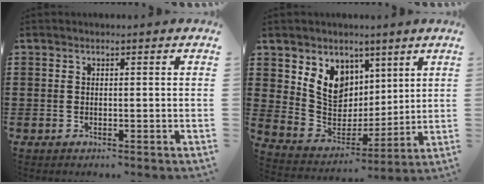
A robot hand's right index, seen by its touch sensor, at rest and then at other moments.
{"total": 8.8, "force": [4.7, 7.1, 2.2], "torque": [-0.082, -0.027, 0.095]}